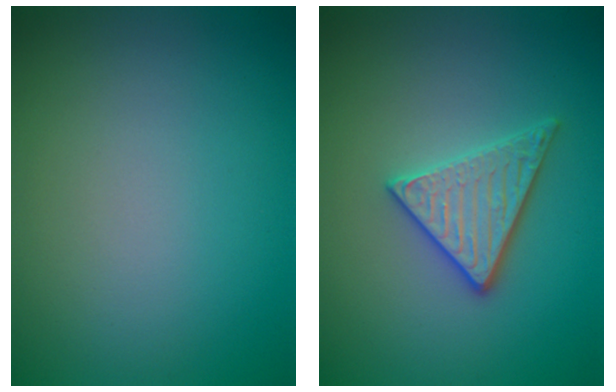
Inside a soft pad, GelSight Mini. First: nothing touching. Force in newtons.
{"total": 3.0, "press": 2.9, "slide": 0.8}